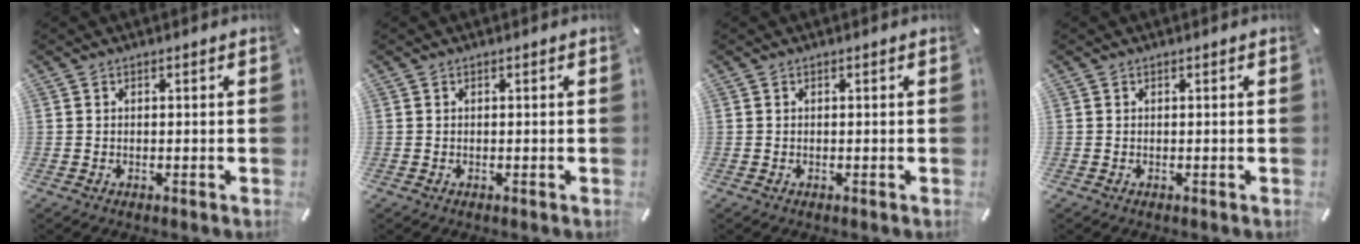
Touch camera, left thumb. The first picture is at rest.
{"total": 0.0}
{"total": 0.0}
{"total": 0.0}